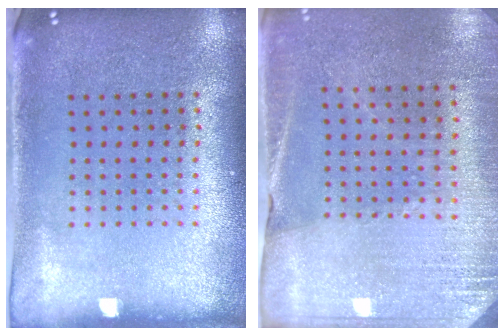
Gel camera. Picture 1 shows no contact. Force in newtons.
{"total": 2.6, "press": 2.5, "slide": 0.6}